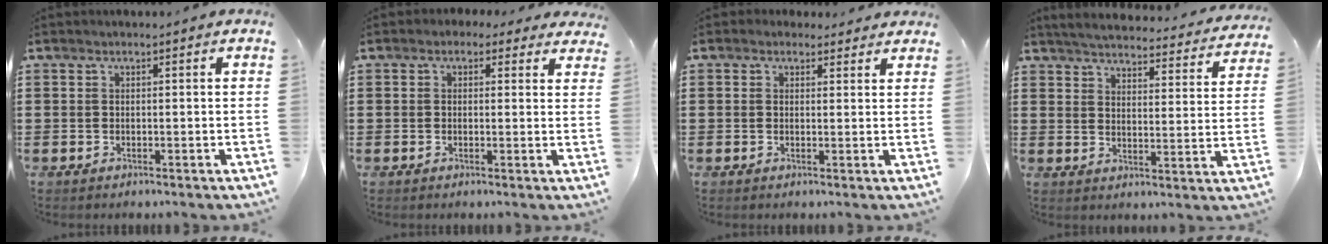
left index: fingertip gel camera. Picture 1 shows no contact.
{"total": 1.6, "force": [0.7, 1.3, 0.6], "torque": [-0.010, 0.007, 0.008]}
{"total": 1.8, "force": [1.5, 1.0, 0.2], "torque": [-0.002, 0.004, 0.026]}
{"total": 4.6, "force": [4.5, -0.1, 0.9], "torque": [-0.040, -0.034, 0.075]}